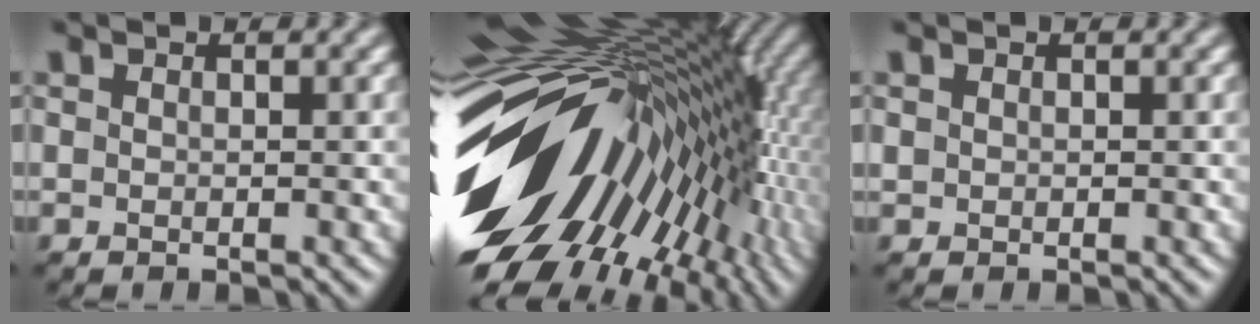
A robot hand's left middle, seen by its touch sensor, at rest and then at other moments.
{"total": 18.1, "force": [-1.6, 11.1, 14.2], "torque": [-0.205, -0.002, -0.022]}
{"total": 0.0}